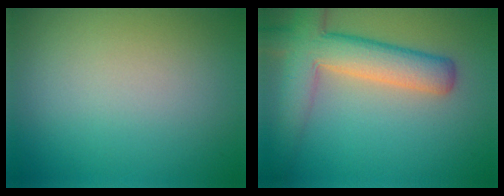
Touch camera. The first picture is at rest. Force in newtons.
{"total": 7.1, "press": 7.1, "slide": 0.5}